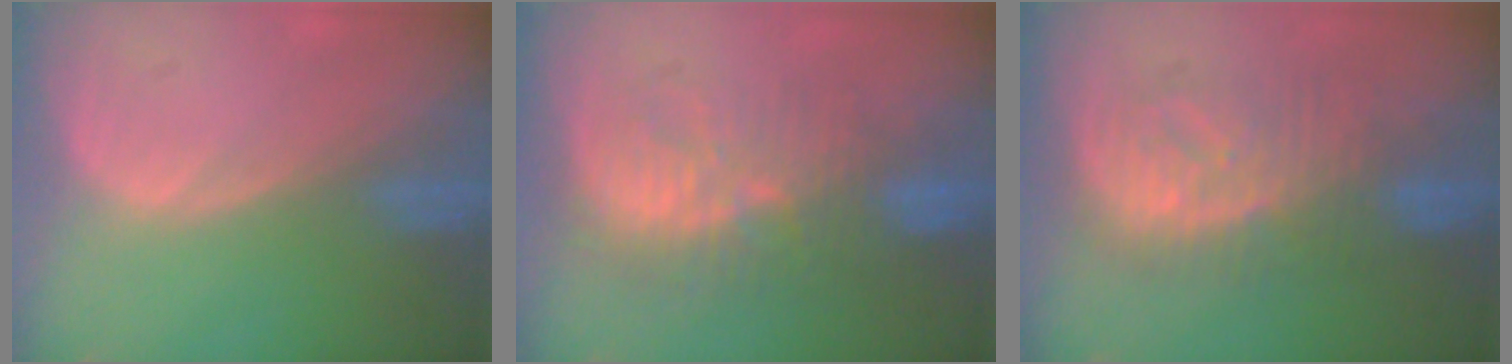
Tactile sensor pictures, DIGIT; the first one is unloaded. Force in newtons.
{"total": 9.4, "press": 9.1, "slide": 2.0}
{"total": 8.5, "press": 8.5, "slide": 0.2}